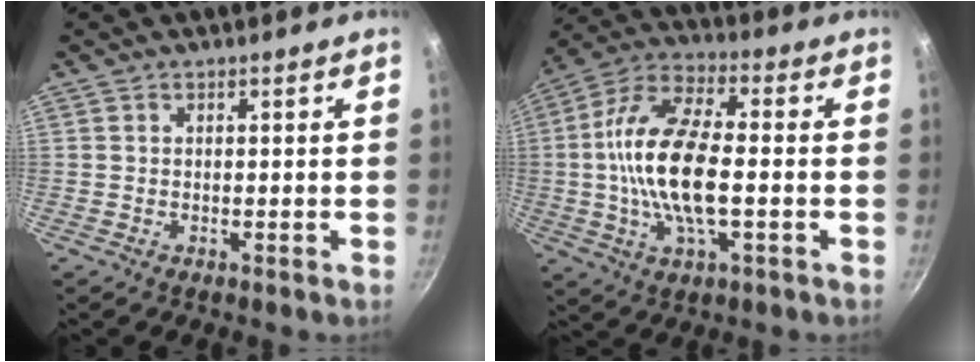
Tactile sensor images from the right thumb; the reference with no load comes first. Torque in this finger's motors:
{"motor_torque": [1.69, 2.61, 2.12, -0.65, 0.52]}